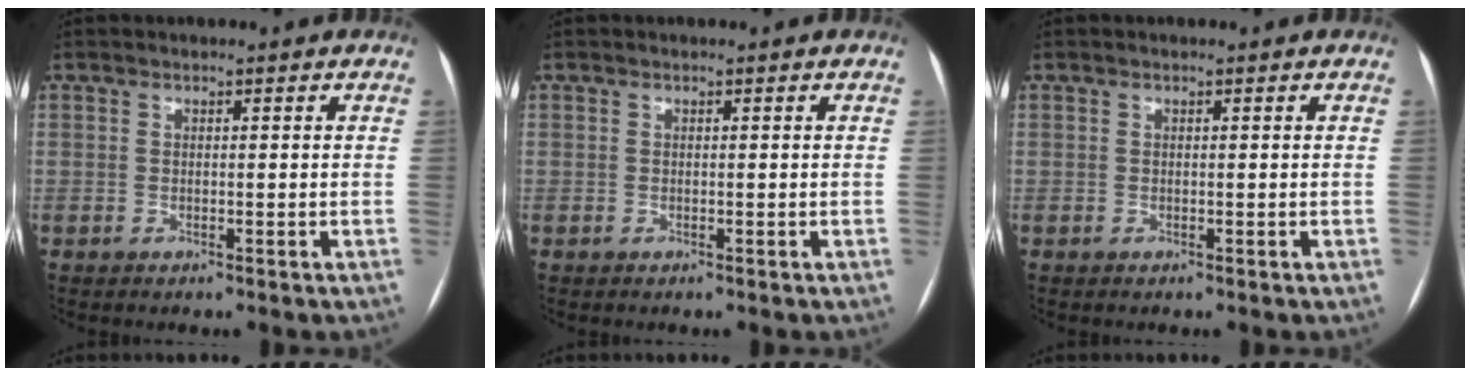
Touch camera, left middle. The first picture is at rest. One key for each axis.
{"total": 0.0}
{"total": 0.0}